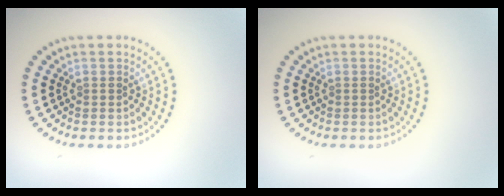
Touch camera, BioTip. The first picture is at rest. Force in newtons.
{"total": 0.0}